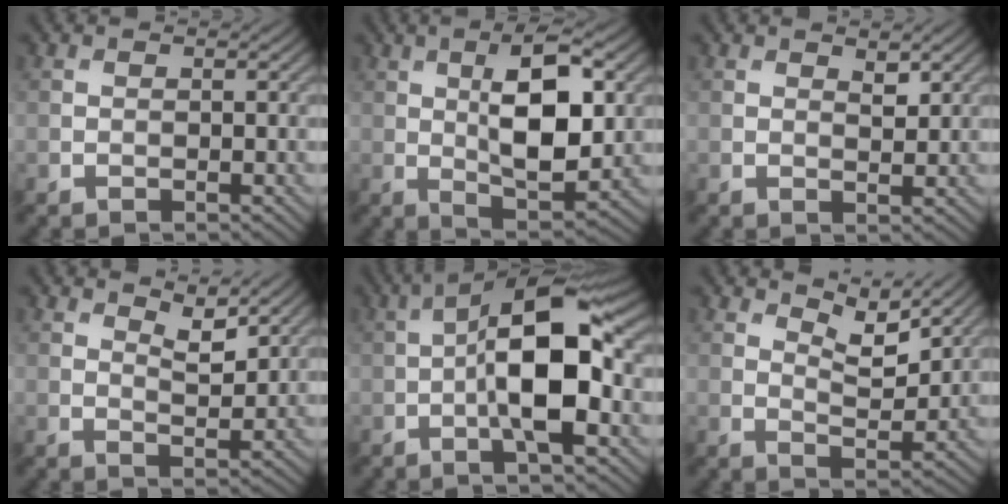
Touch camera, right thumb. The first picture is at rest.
{"total": 10.2, "force": [1.8, 4.0, 9.2], "torque": [-0.158, 0.001, 0.031]}
{"total": 1.6, "force": [1.2, 0.5, 1.0], "torque": [-0.019, -0.005, 0.022]}
{"total": 3.4, "force": [2.6, 0.8, 2.1], "torque": [-0.042, -0.009, 0.047]}
{"total": 12.0, "force": [-1.4, 4.2, 11.2], "torque": [-0.188, 0.017, -0.034]}
{"total": 5.4, "force": [4.0, 1.6, 3.1], "torque": [-0.063, -0.009, 0.071]}